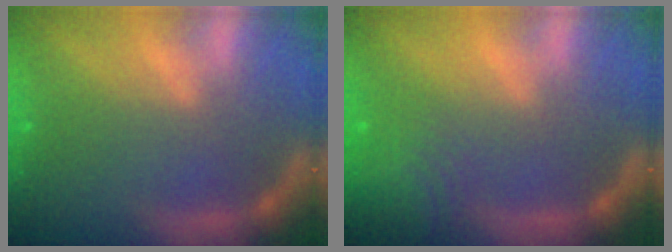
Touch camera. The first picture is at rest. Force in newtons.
{"total": 8.0}